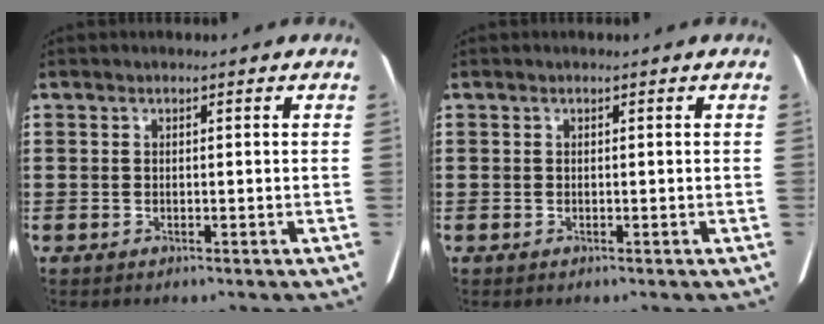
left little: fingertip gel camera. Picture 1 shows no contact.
{"total": 0.0}